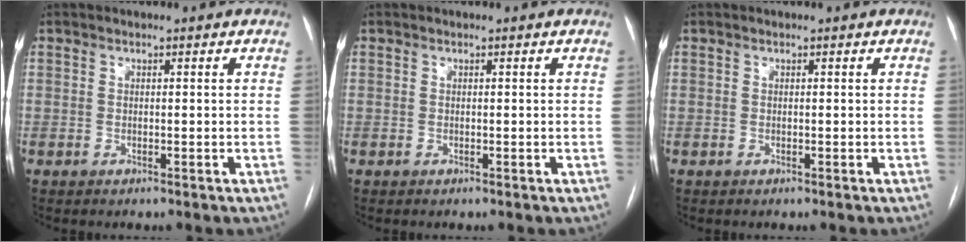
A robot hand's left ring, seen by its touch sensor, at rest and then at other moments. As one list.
[{"total": 0.0}, {"total": 0.0}]